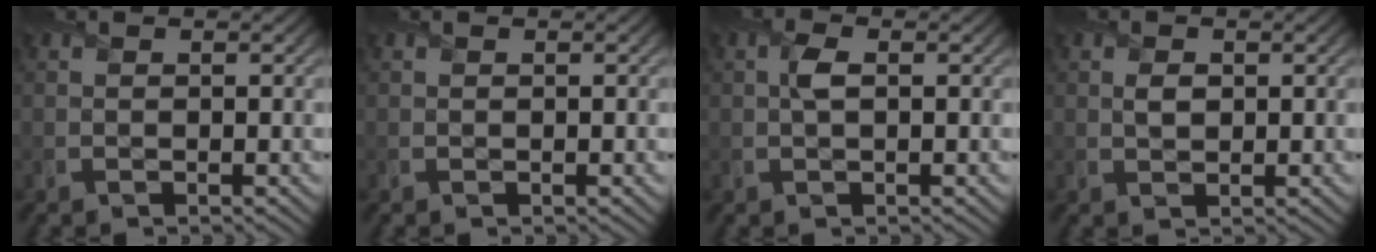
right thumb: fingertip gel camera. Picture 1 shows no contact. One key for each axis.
{"total": 0.0}
{"total": 1.9, "fx": 0.3, "fy": 0.7, "fz": 1.7, "tx": -0.040, "ty": 0.008, "tz": 0.003}
{"total": 1.5, "fx": 0.3, "fy": 1.0, "fz": 1.2, "tx": -0.029, "ty": 0.000, "tz": 0.003}